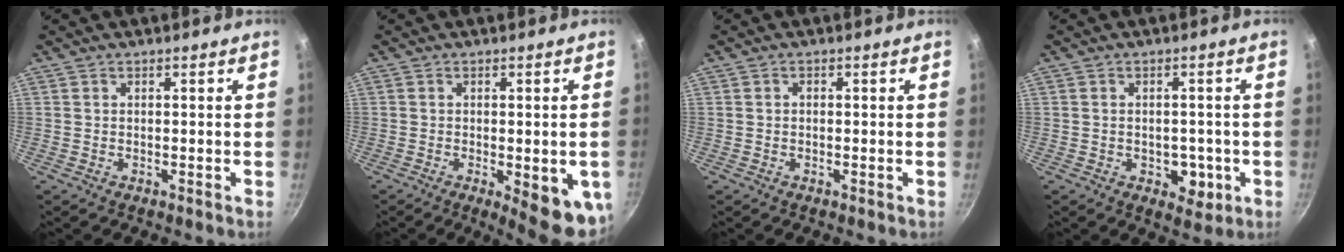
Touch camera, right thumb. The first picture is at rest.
{"total": 11.0, "force": [-3.2, 3.5, 9.9], "torque": [-0.099, -0.005, -0.032]}
{"total": 0.7, "force": [0.0, 0.6, 0.4], "torque": [-0.007, 0.005, -0.001]}
{"total": 5.4, "force": [-1.7, 3.7, 3.7], "torque": [-0.025, 0.002, -0.016]}